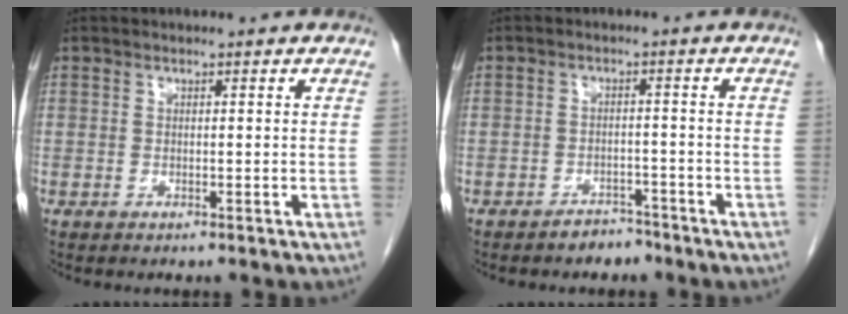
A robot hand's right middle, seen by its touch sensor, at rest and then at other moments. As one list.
[{"total": 2.7, "force": [-2.3, 1.4, 0.5], "torque": [-0.011, 0.005, -0.032]}]